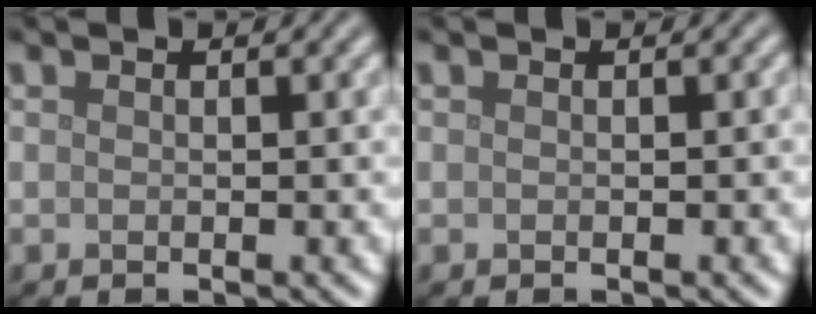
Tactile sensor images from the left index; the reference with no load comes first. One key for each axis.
{"total": 0.0}